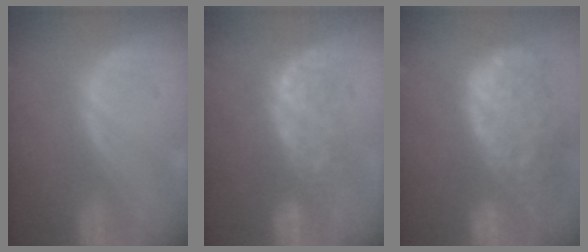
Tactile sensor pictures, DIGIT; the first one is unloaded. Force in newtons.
{"total": 6.7, "press": 6.6, "slide": 1.2}
{"total": 13.8, "press": 11.3, "slide": 7.9}